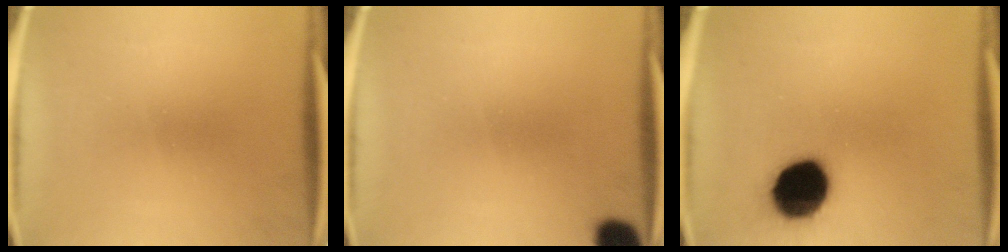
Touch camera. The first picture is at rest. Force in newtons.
{"total": 5.5}
{"total": 16.6}